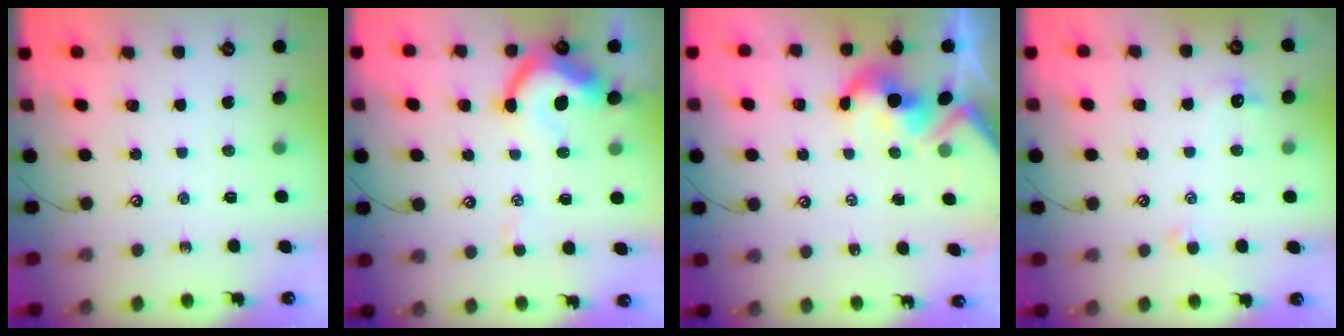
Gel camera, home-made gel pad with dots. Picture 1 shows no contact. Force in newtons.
{"total": 7.9, "press": 7.8, "slide": 1.4}
{"total": 5.7, "press": 5.6, "slide": 0.7}
{"total": 1.0, "press": 0.8, "slide": 0.6}